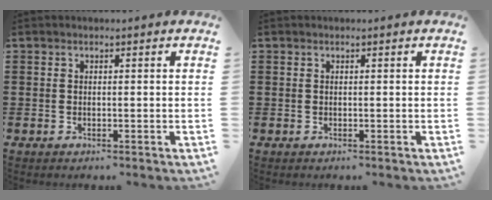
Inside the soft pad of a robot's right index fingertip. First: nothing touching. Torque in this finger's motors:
{"motor_torque": [0.00, 0.00, 0.00, -0.01]}